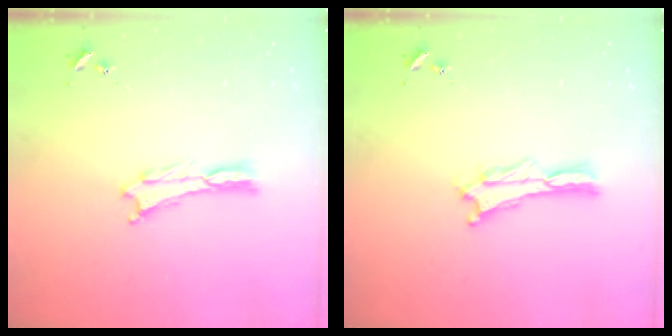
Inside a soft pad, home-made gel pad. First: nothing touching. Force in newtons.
{"total": 0.9, "press": 0.9, "slide": 0.2}